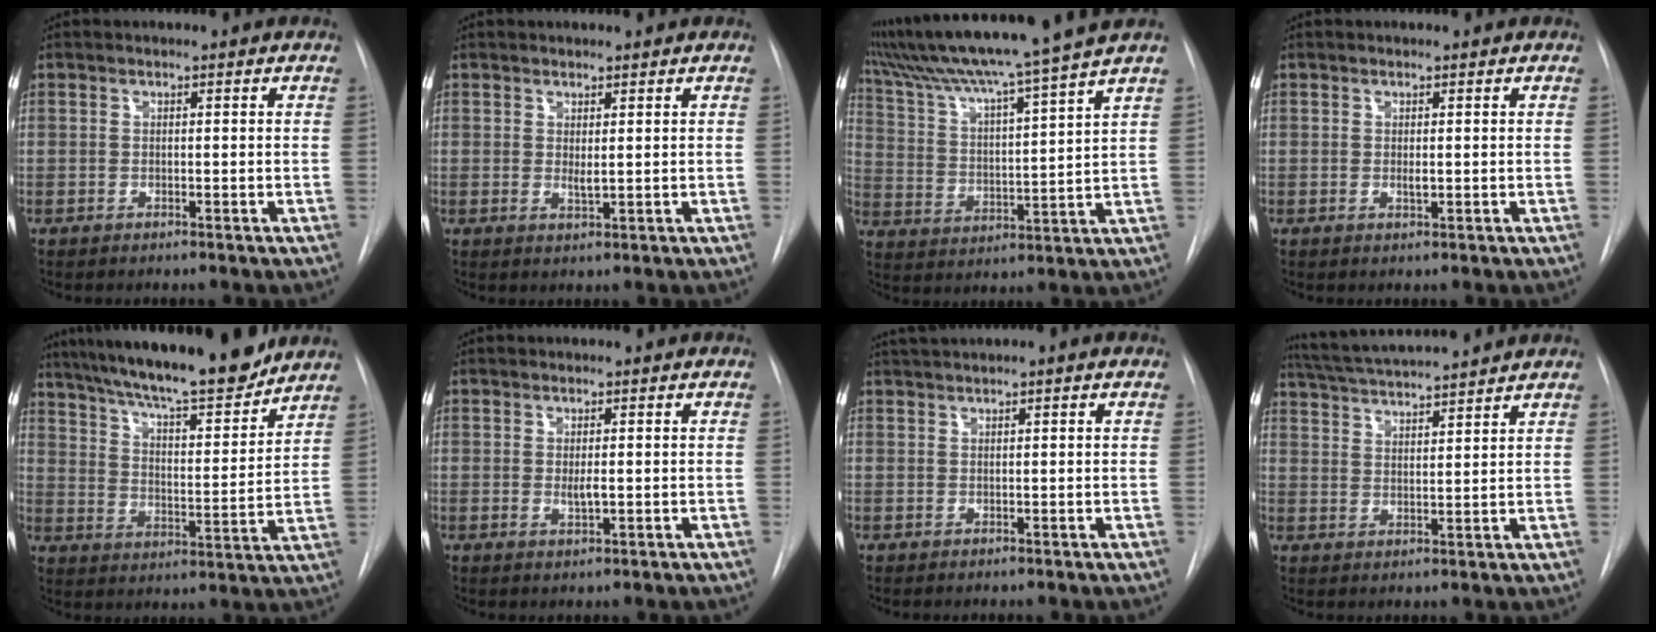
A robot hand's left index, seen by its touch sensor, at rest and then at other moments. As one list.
[{"total": 1.1, "force": [0.4, 0.3, 1.0], "torque": [-0.020, -0.009, 0.009]}, {"total": 17.7, "force": [15.0, -2.5, 9.2], "torque": [-0.161, -0.020, 0.237]}, {"total": 0.7, "force": [0.0, 0.3, 0.6], "torque": [-0.013, -0.006, 0.000]}, {"total": 19.8, "force": [17.1, 2.5, 9.8], "torque": [-0.166, -0.001, 0.259]}, {"total": 1.5, "force": [0.0, 0.4, 1.5], "torque": [-0.028, -0.007, 0.000]}, {"total": 1.5, "force": [1.0, 0.0, 1.0], "torque": [-0.020, 0.016, 0.022]}, {"total": 12.3, "force": [11.3, -0.1, 5.0], "torque": [-0.094, 0.019, 0.178]}]